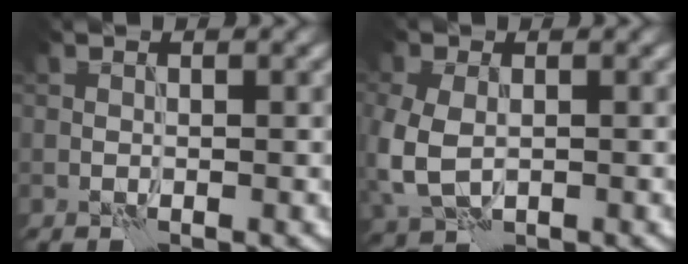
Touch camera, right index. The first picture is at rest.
{"total": 5.3, "force": [-0.8, 3.8, 3.6], "torque": [-0.104, -0.020, -0.011]}